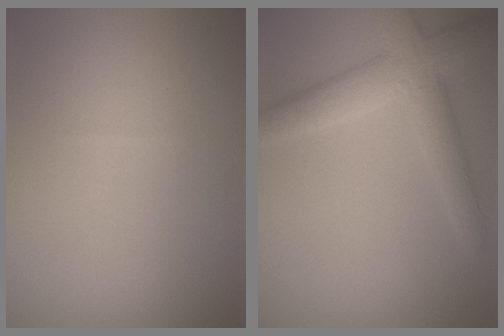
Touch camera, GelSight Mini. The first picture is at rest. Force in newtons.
{"total": 4.7, "press": 4.7, "slide": 0.1}